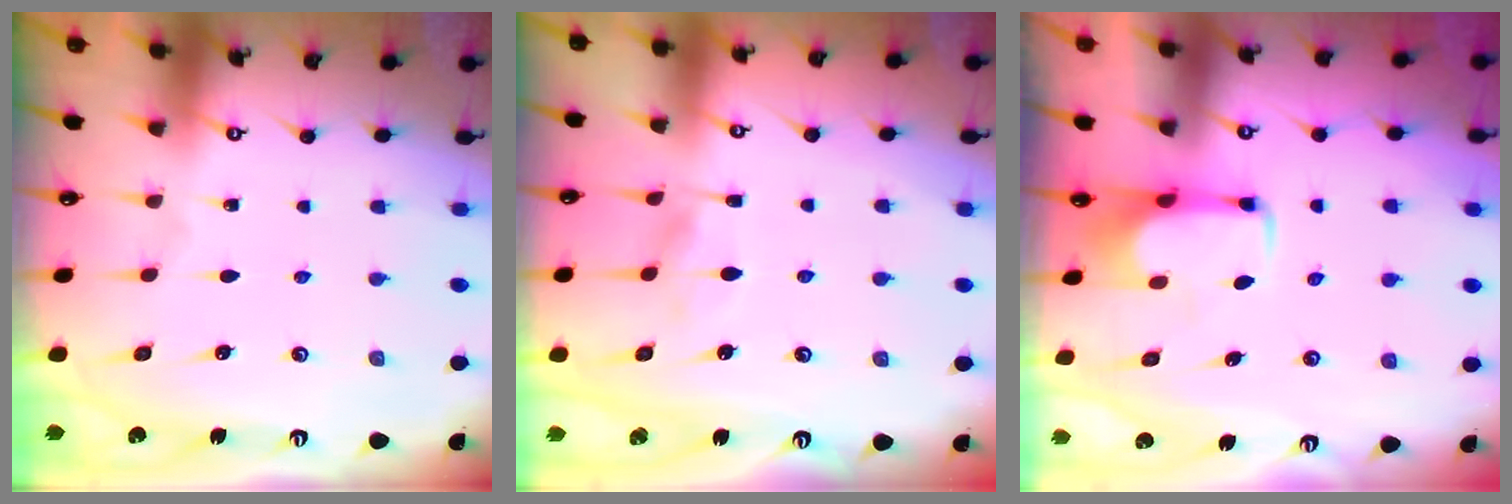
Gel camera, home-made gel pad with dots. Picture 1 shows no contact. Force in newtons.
{"total": 6.0, "press": 6.0, "slide": 0.5}
{"total": 1.5, "press": 1.4, "slide": 0.5}